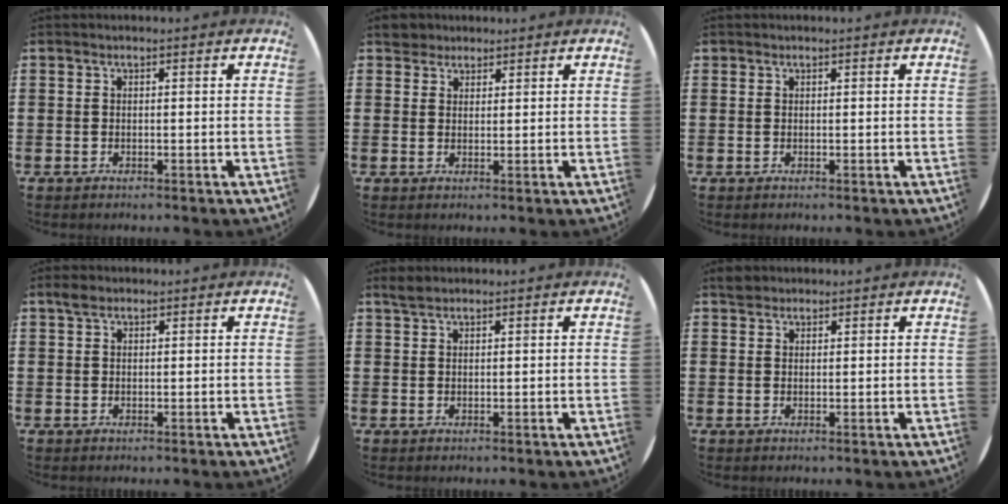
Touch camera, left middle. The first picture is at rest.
{"total": 2.7, "force": [2.4, 1.3, 0.0], "torque": [-0.001, 0.002, 0.047]}
{"total": 0.0}
{"total": 1.4, "force": [1.1, 0.8, 0.5], "torque": [-0.003, 0.002, 0.020]}
{"total": 1.5, "force": [1.3, 0.4, 0.5], "torque": [-0.012, 0.003, 0.025]}
{"total": 1.6, "force": [1.4, 0.6, 0.0], "torque": [0.004, 0.001, 0.027]}